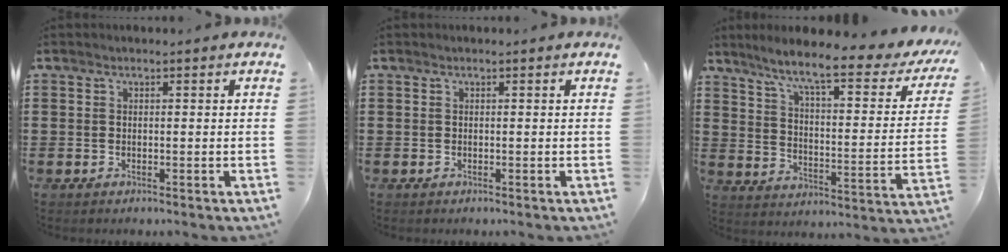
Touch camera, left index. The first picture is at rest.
{"total": 0.0}
{"total": 8.8, "force": [6.7, 0.1, 5.7], "torque": [-0.127, -0.047, 0.104]}